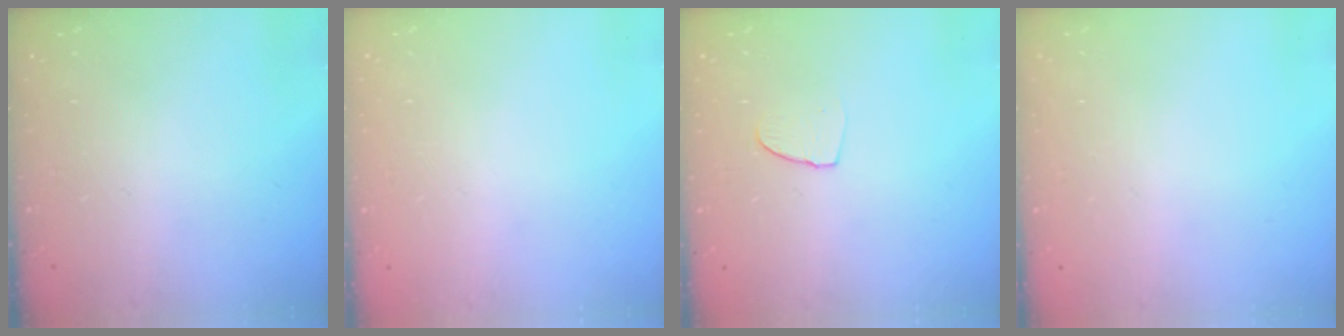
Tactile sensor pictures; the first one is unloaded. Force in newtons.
{"total": 0.0}
{"total": 5.0, "press": 4.9, "slide": 0.5}
{"total": 0.0}